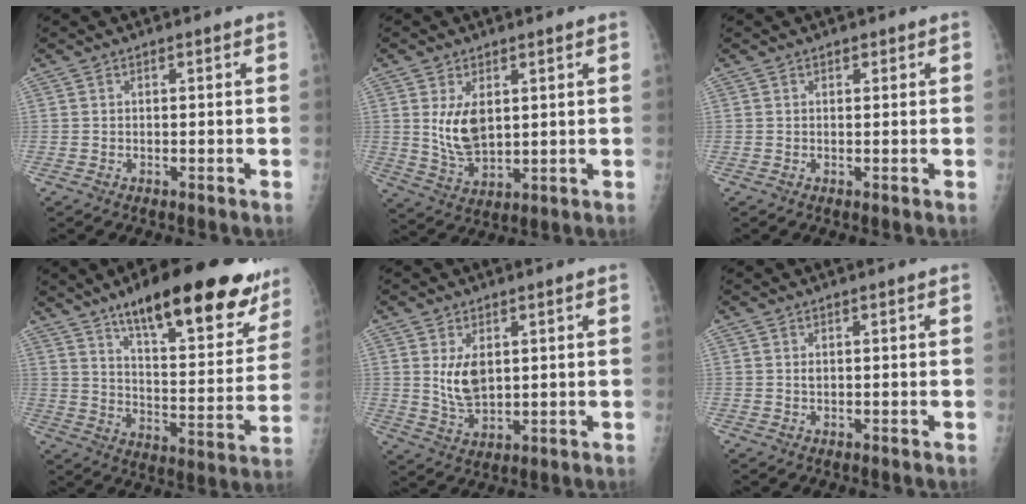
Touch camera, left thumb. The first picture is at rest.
{"total": 7.7, "force": [2.1, 4.3, 6.0], "torque": [-0.099, -0.020, 0.054]}
{"total": 0.7, "force": [0.5, 0.5, 0.2], "torque": [0.002, -0.003, 0.006]}
{"total": 27.6, "force": [18.2, 8.2, 19.0], "torque": [-0.230, -0.058, 0.265]}
{"total": 6.3, "force": [1.8, 3.6, 4.9], "torque": [-0.077, -0.018, 0.047]}
{"total": 0.8, "force": [0.4, 0.3, 0.6], "torque": [-0.009, -0.002, 0.009]}